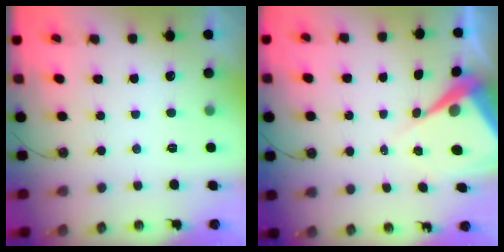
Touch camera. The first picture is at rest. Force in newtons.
{"total": 8.2, "press": 8.2, "slide": 0.7}